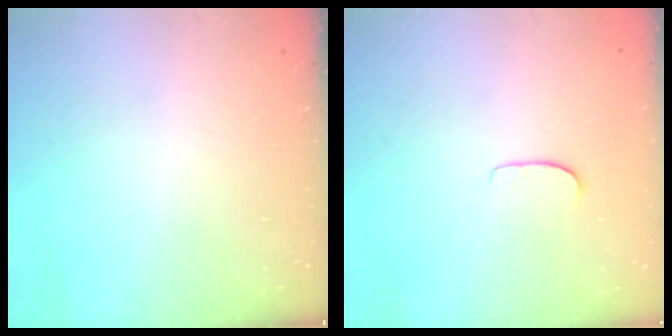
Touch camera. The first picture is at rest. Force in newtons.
{"total": 5.2, "press": 5.2, "slide": 0.4}